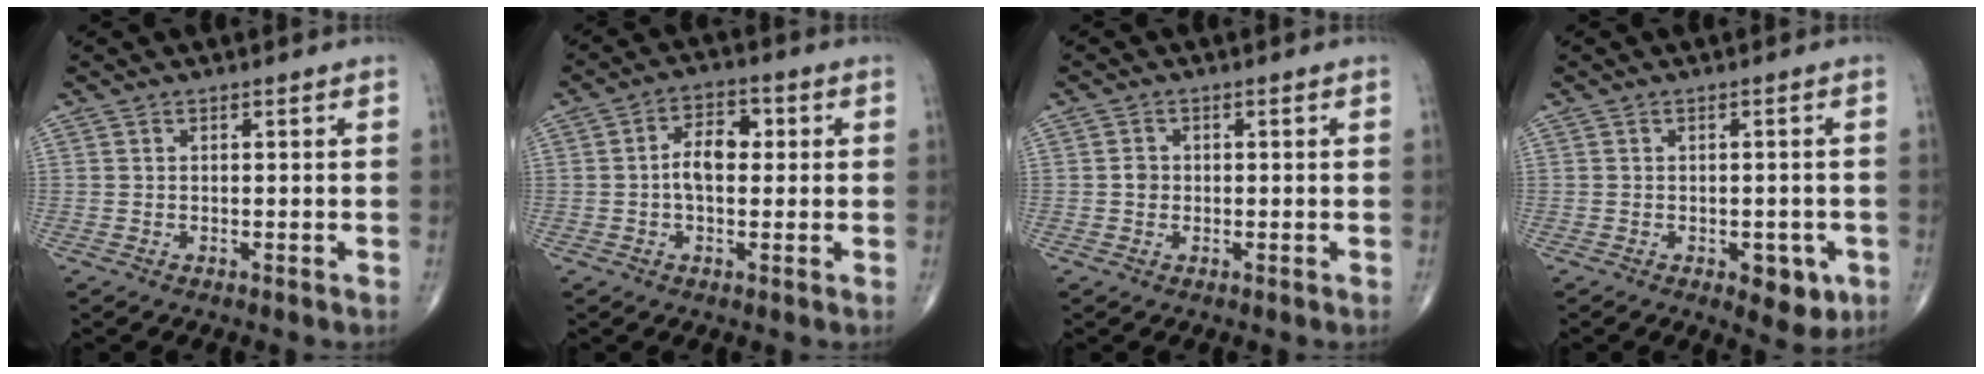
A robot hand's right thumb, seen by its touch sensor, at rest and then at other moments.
{"total": 6.5, "force": [0.4, 3.9, 5.2], "torque": [-0.082, 0.019, -0.002]}
{"total": 1.7, "force": [-0.1, 1.5, 0.7], "torque": [-0.005, 0.005, -0.004]}
{"total": 5.7, "force": [-2.2, 3.1, 4.3], "torque": [-0.031, 0.002, -0.021]}